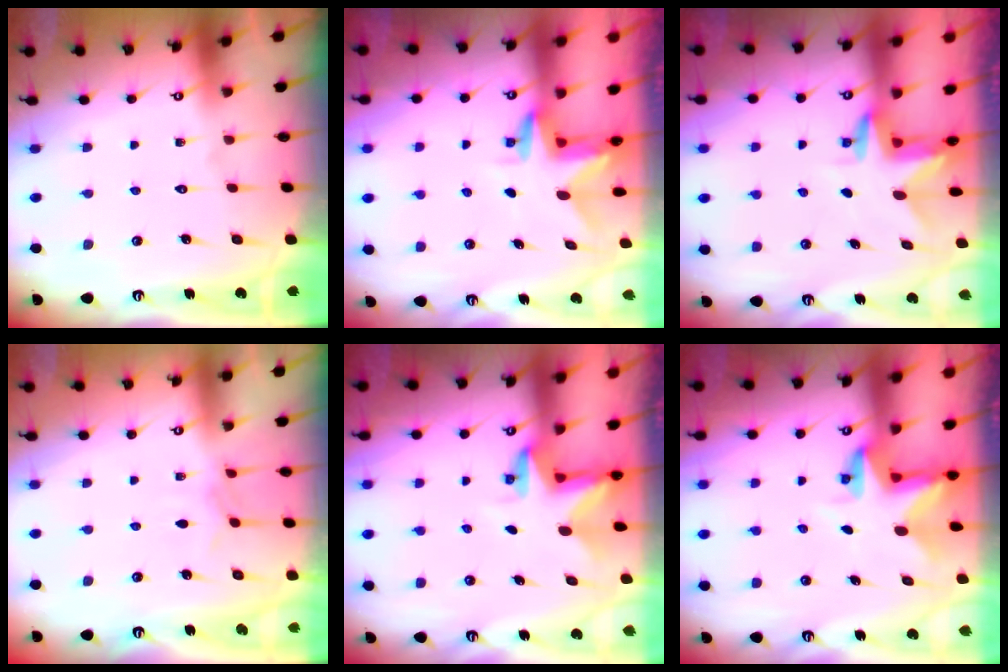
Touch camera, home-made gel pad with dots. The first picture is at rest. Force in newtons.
{"total": 2.9, "press": 2.9, "slide": 0.2}
{"total": 3.0, "press": 3.0, "slide": 0.2}
{"total": 4.1, "press": 4.1, "slide": 0.6}
{"total": 2.8, "press": 2.8, "slide": 0.2}
{"total": 4.0, "press": 4.0, "slide": 0.4}